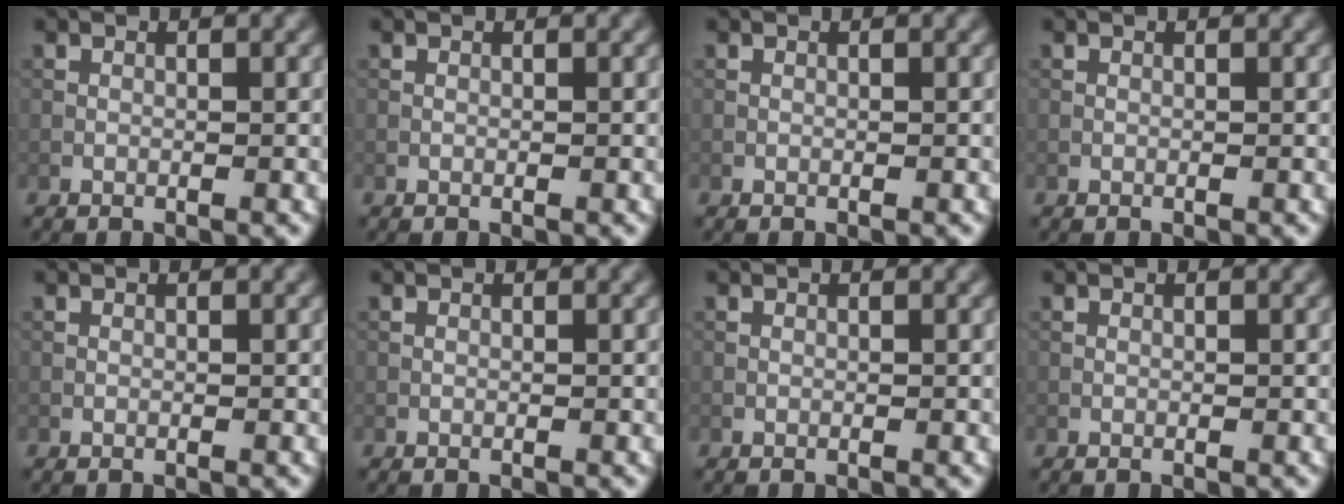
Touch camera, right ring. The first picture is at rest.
{"total": 0.0}
{"total": 0.0}
{"total": 0.0}
{"total": 0.0}
{"total": 0.0}
{"total": 0.0}
{"total": 0.0}